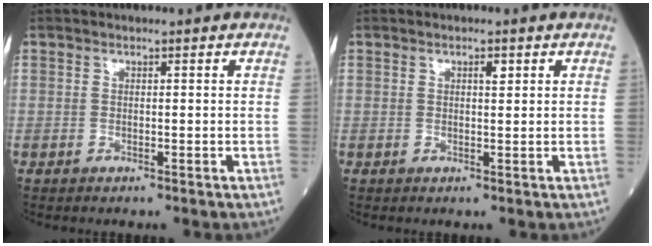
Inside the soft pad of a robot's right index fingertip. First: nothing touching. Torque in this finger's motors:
{"motor_torque": [0.00, 0.01, -0.01, 0.00]}